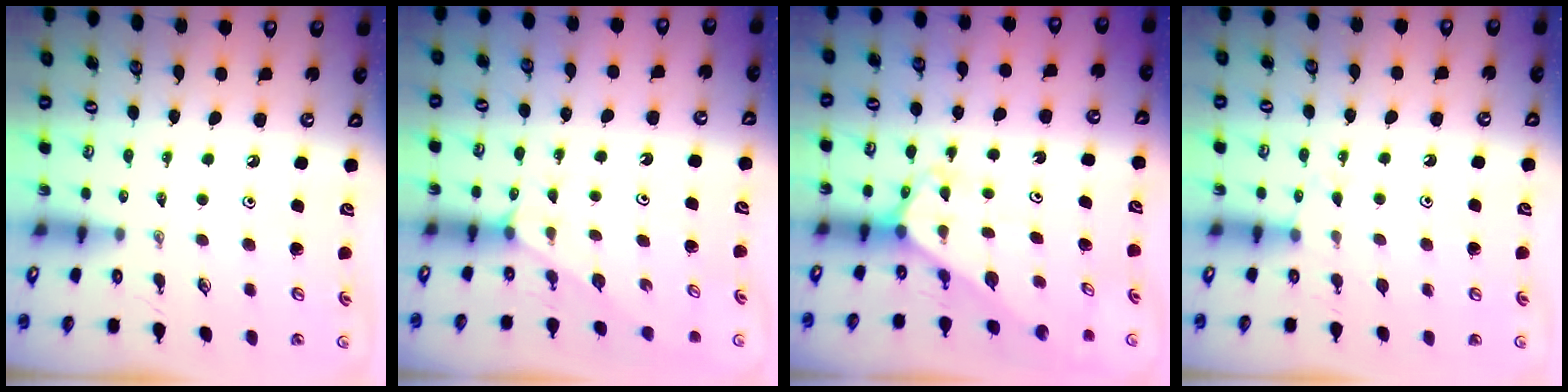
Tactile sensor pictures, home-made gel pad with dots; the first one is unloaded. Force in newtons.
{"total": 2.6, "press": 2.6, "slide": 0.3}
{"total": 2.6, "press": 2.6, "slide": 0.2}
{"total": 5.9, "press": 5.8, "slide": 0.7}